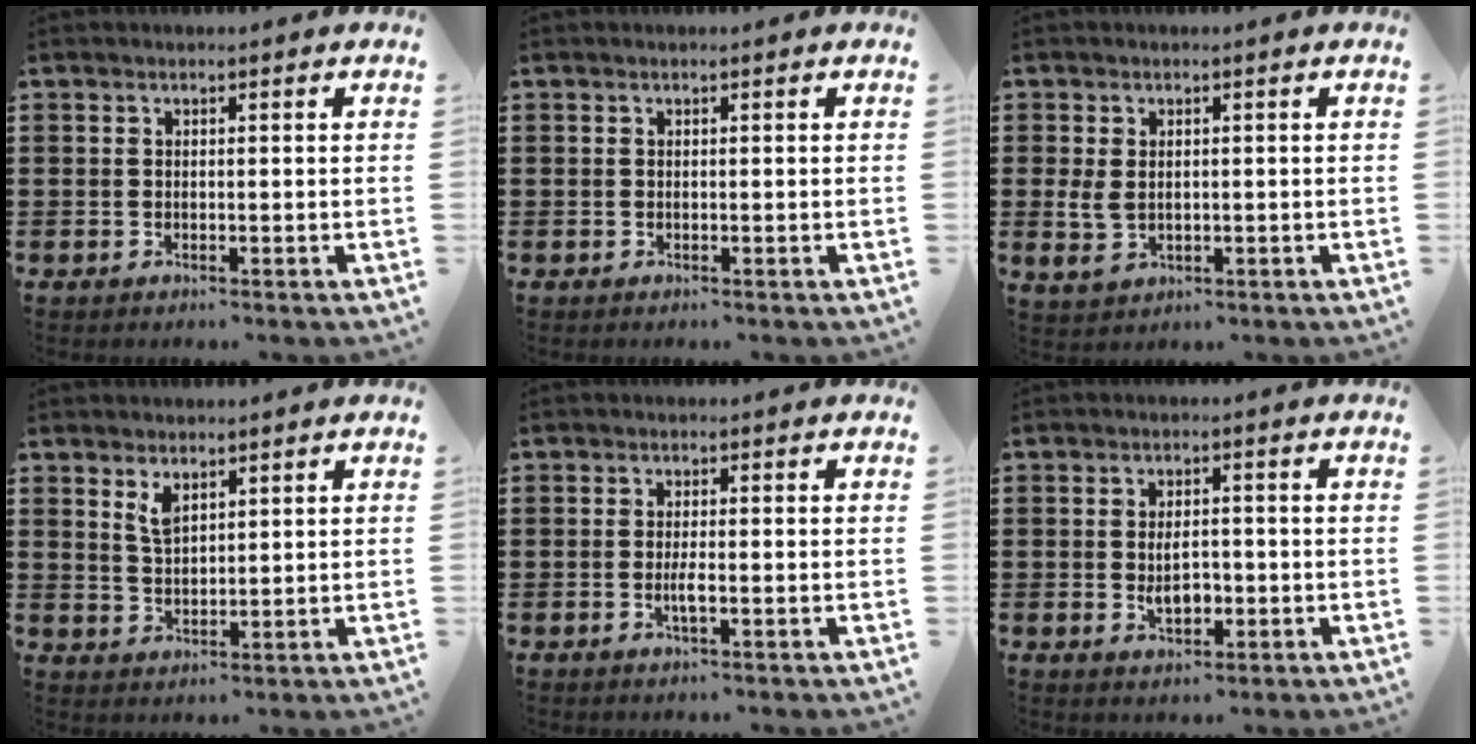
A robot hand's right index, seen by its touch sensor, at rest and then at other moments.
{"total": 0.0}
{"total": 3.0, "force": [0.2, 2.0, 2.2], "torque": [-0.062, 0.001, -0.001]}
{"total": 3.2, "force": [2.1, 1.4, 1.9], "torque": [-0.044, 0.003, 0.038]}
{"total": 2.2, "force": [-0.6, 0.2, 2.1], "torque": [-0.052, -0.006, -0.015]}
{"total": 4.2, "force": [-0.7, 2.1, 3.6], "torque": [-0.066, -0.002, -0.016]}